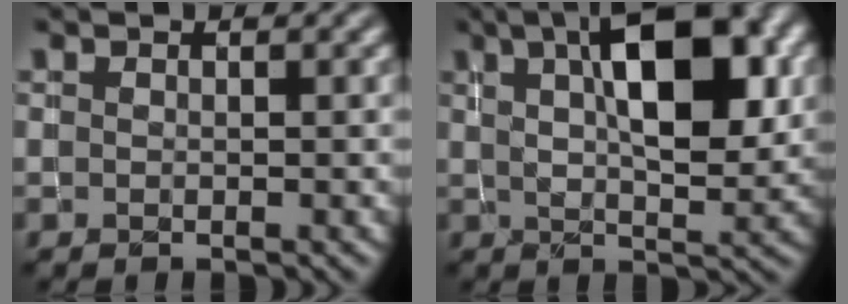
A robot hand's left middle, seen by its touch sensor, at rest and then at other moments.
{"total": 9.9, "force": [3.3, 3.7, 8.6], "torque": [-0.119, 0.013, 0.050]}